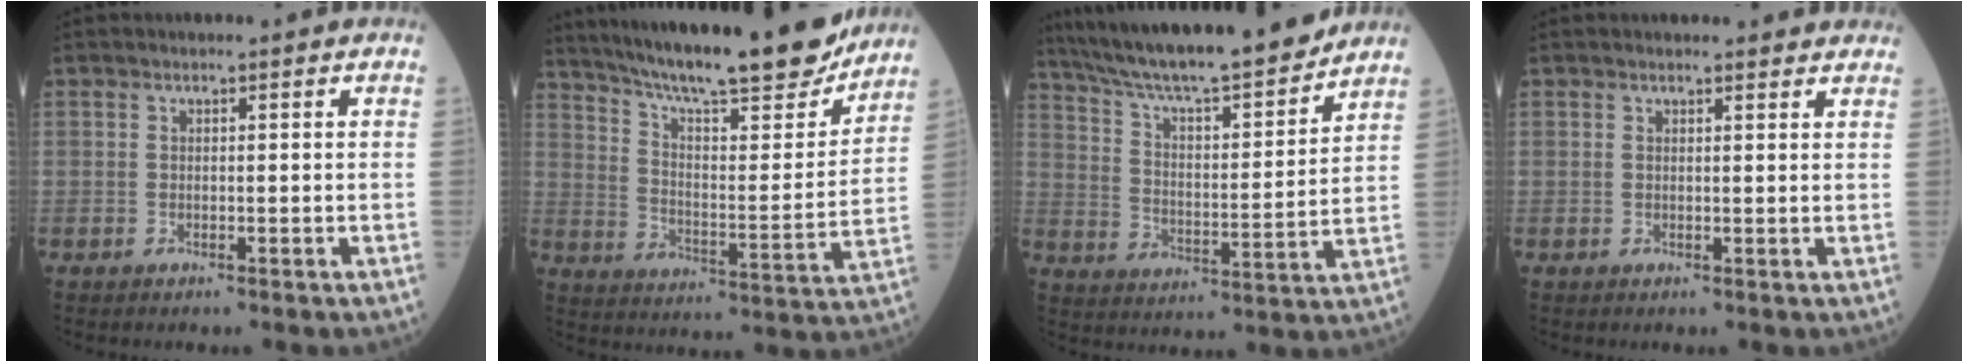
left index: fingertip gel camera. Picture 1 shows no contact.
{"total": 24.7, "force": [21.1, 3.1, 12.4], "torque": [-0.208, -0.017, 0.305]}
{"total": 20.9, "force": [18.4, 1.9, 9.8], "torque": [-0.169, 0.005, 0.290]}
{"total": 4.0, "force": [3.7, 0.9, 1.0], "torque": [-0.010, 0.009, 0.033]}